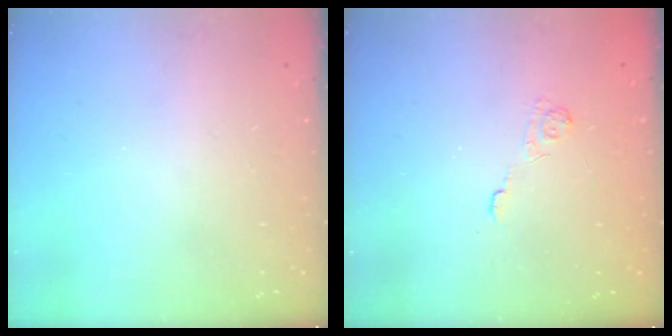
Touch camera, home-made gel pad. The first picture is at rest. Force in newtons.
{"total": 2.7, "press": 2.2, "slide": 1.5}